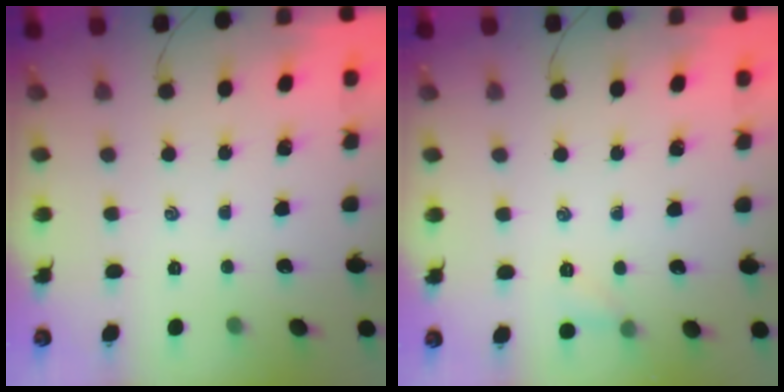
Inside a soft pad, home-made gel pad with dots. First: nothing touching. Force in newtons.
{"total": 5.0, "press": 4.8, "slide": 1.5}